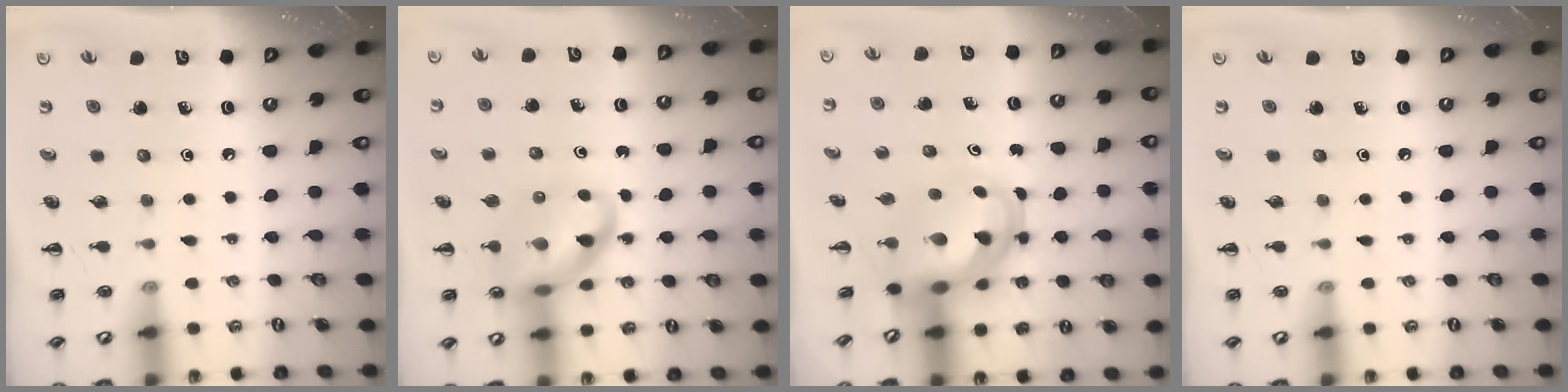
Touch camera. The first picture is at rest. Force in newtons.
{"total": 13.2, "press": 12.9, "slide": 2.9}
{"total": 6.3, "press": 6.1, "slide": 1.5}
{"total": 0.0}